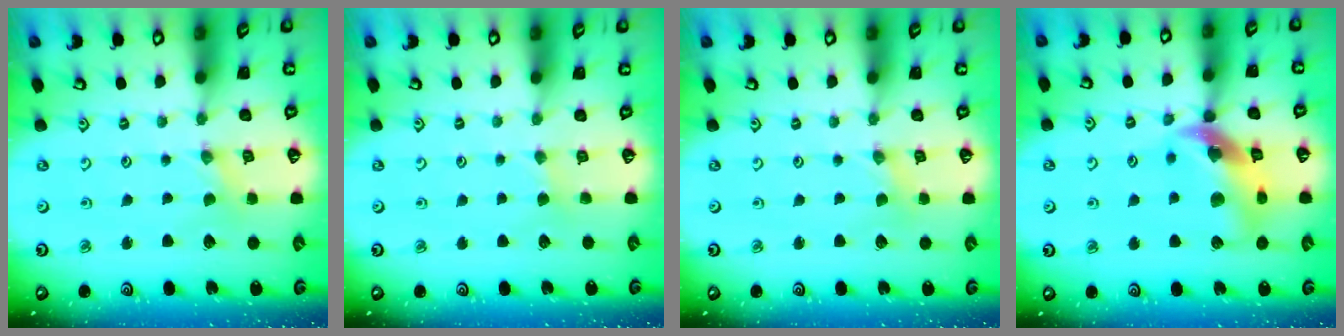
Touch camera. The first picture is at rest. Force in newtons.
{"total": 2.0, "press": 2.0, "slide": 0.3}
{"total": 0.0}
{"total": 15.3, "press": 15.2, "slide": 2.1}